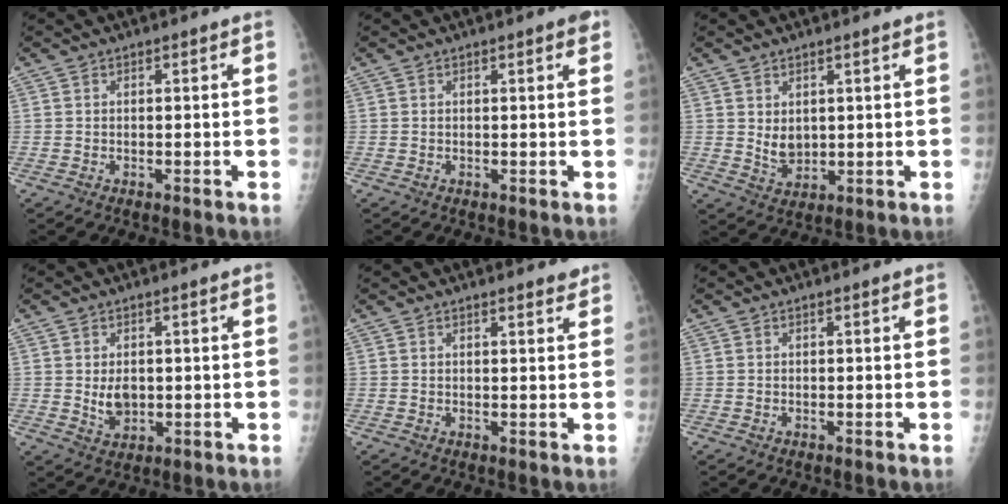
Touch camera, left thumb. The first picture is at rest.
{"total": 1.9, "force": [1.0, 0.3, 1.6], "torque": [-0.020, -0.001, 0.010]}
{"total": 4.1, "force": [1.4, 2.7, 2.8], "torque": [-0.038, -0.018, 0.035]}
{"total": 3.9, "force": [0.4, 2.6, 2.9], "torque": [-0.038, -0.009, 0.017]}
{"total": 2.2, "force": [2.0, 0.4, 0.9], "torque": [-0.004, -0.010, 0.024]}
{"total": 0.0}